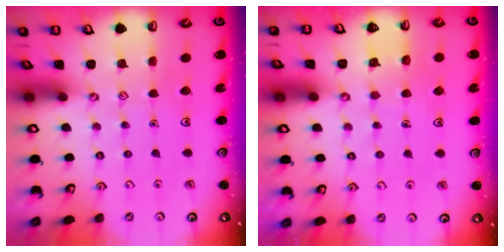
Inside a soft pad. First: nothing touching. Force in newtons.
{"total": 4.4, "press": 4.4, "slide": 0.3}